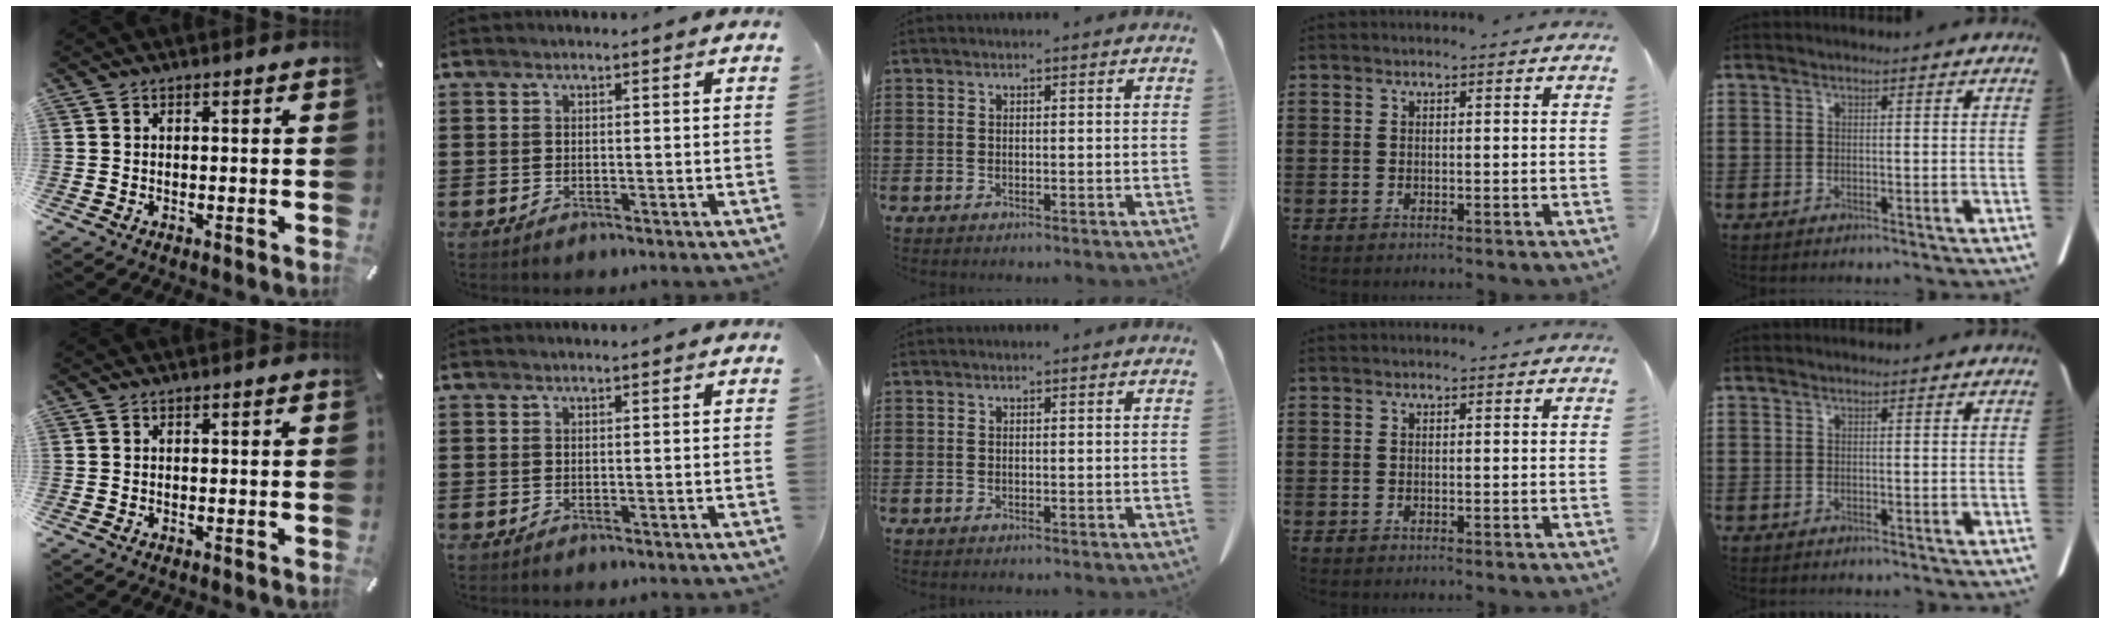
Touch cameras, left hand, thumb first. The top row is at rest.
{}